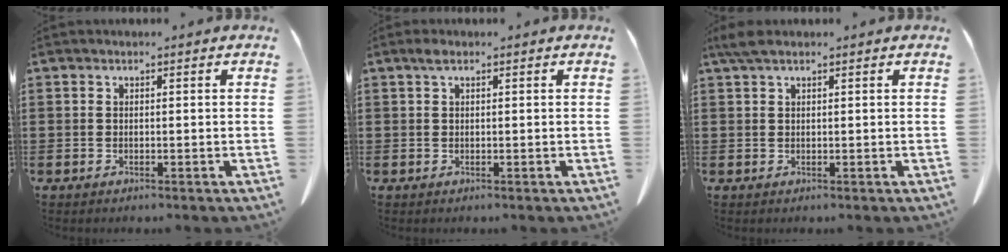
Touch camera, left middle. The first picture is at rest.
{"total": 1.2, "force": [0.5, 0.4, 1.0], "torque": [-0.022, 0.003, 0.009]}
{"total": 2.1, "force": [1.3, 0.5, 1.6], "torque": [-0.034, 0.001, 0.024]}